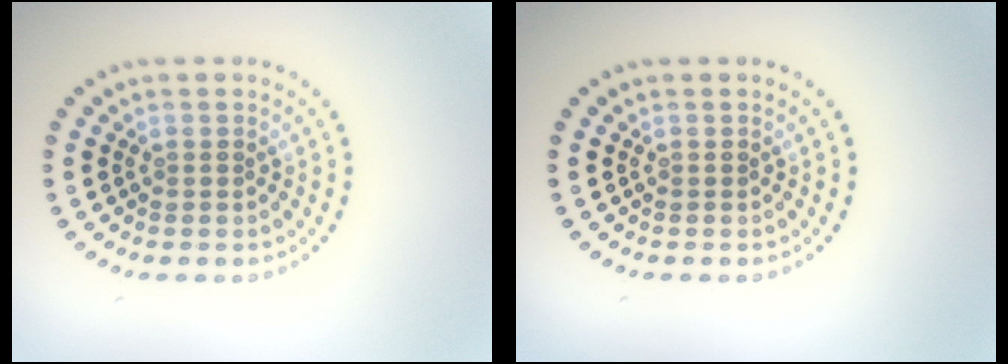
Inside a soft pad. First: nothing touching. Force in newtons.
{"total": 0.0}